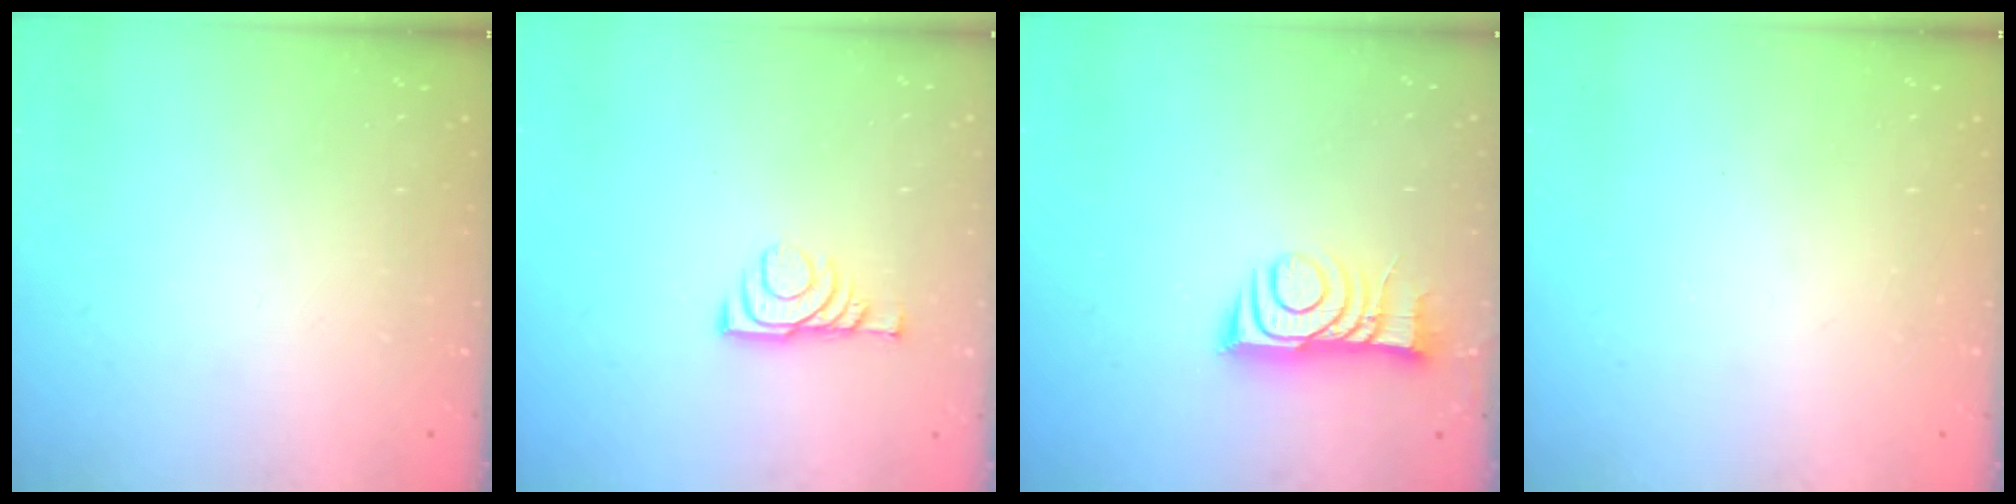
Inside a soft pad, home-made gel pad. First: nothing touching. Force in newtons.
{"total": 7.2, "press": 7.1, "slide": 1.1}
{"total": 10.6, "press": 10.6, "slide": 1.0}
{"total": 2.5, "press": 2.4, "slide": 0.4}